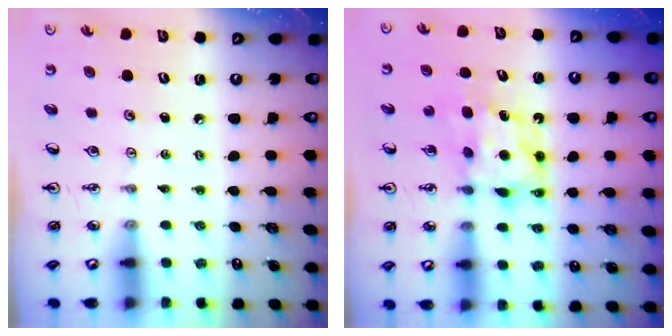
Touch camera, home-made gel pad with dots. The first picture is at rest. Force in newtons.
{"total": 6.6, "press": 6.6, "slide": 0.2}